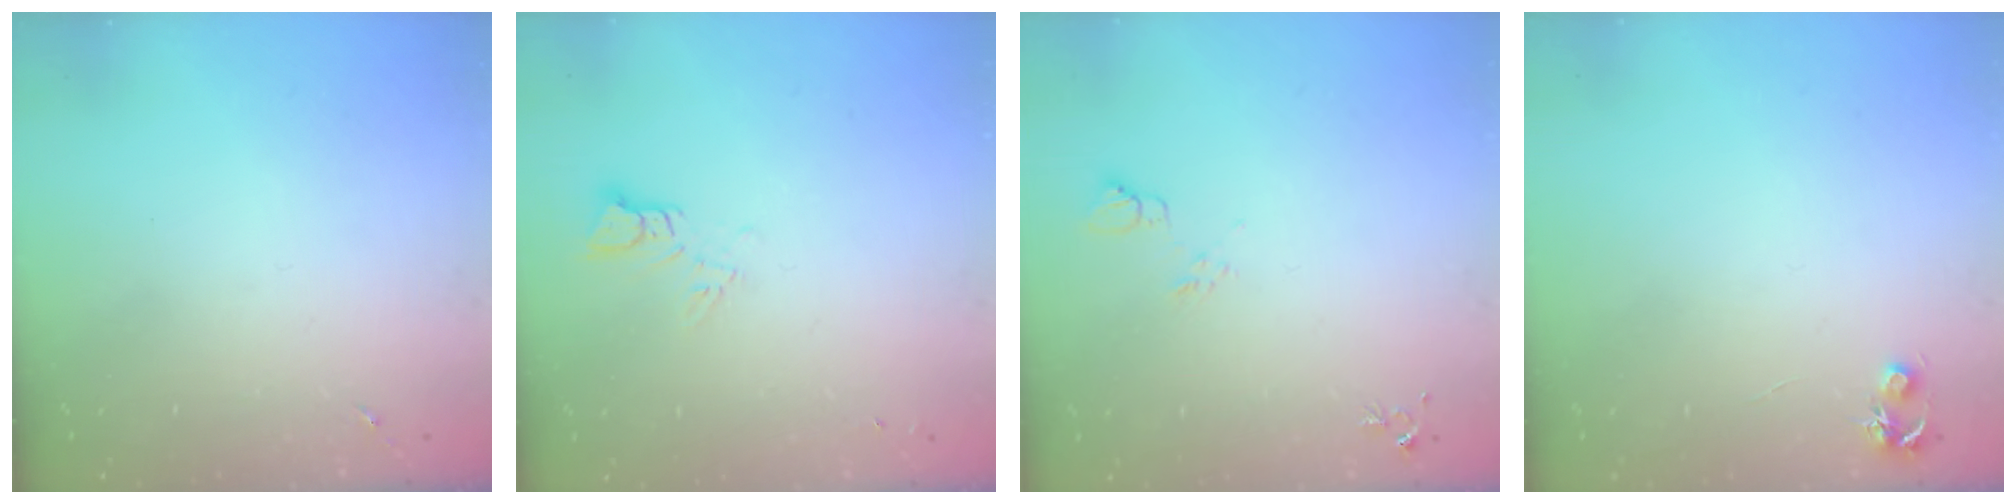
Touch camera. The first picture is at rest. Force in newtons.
{"total": 4.0, "press": 4.0, "slide": 0.4}
{"total": 6.5, "press": 6.5, "slide": 0.8}
{"total": 4.7, "press": 4.7, "slide": 0.6}